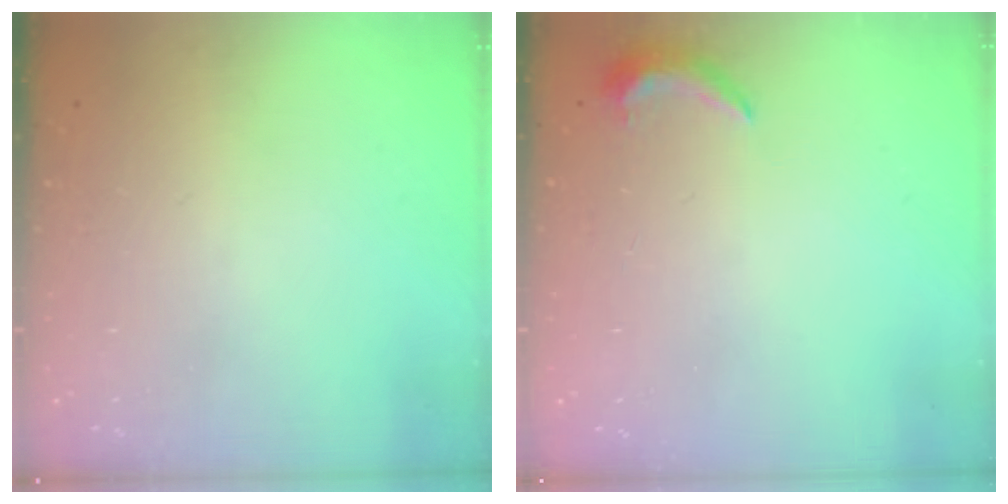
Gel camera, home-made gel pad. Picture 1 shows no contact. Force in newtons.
{"total": 5.1, "press": 5.1, "slide": 0.8}